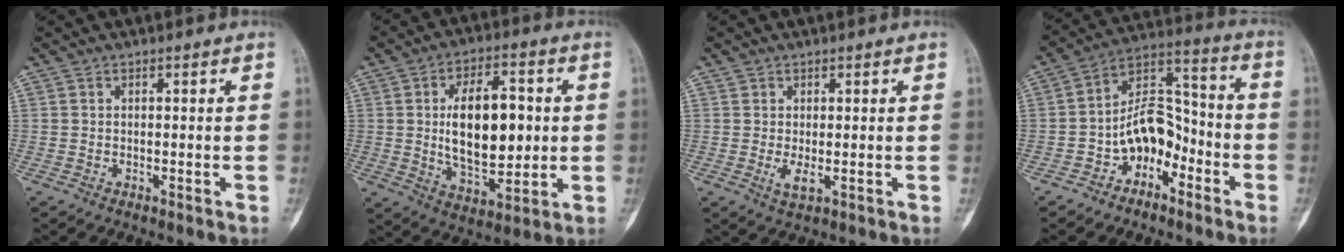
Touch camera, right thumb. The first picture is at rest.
{"total": 16.7, "force": [1.3, 8.8, 14.1], "torque": [-0.196, -0.007, 0.029]}
{"total": 2.4, "force": [0.0, 1.2, 2.1], "torque": [-0.043, -0.007, 0.004]}
{"total": 11.7, "force": [-4.9, 7.8, 7.2], "torque": [-0.090, 0.070, -0.090]}